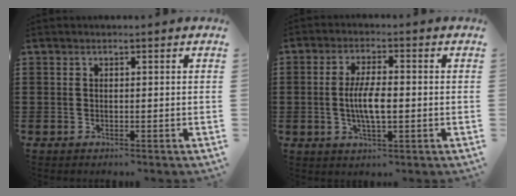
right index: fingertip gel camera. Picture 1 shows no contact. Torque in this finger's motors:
{"motor_torque": [1.37, 0.77, 0.31, 0.17]}